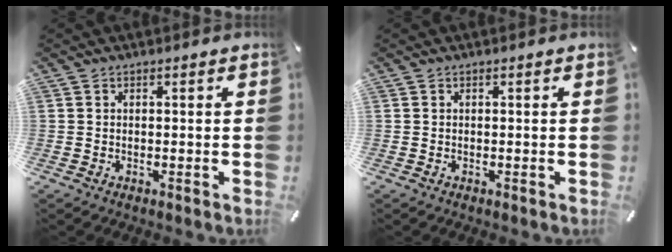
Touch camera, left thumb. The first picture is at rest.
{"total": 0.0}